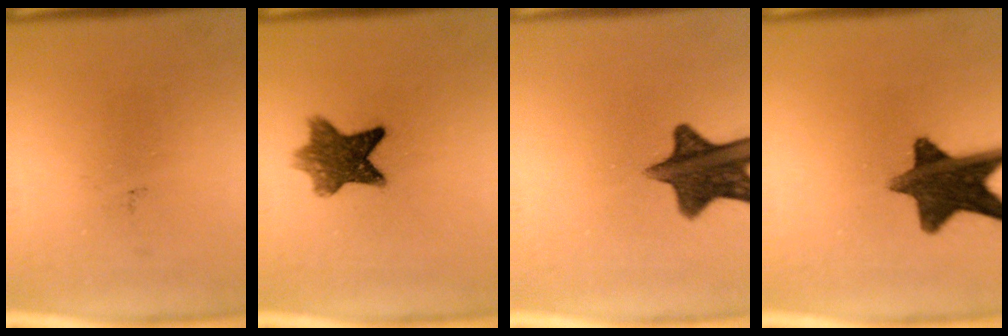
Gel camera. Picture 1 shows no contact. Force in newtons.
{"total": 8.1}
{"total": 11.7}
{"total": 12.8}